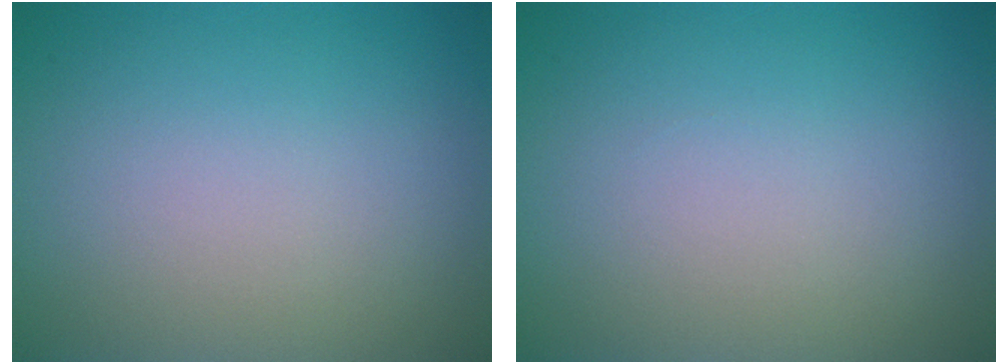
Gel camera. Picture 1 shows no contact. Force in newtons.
{"total": 0.0}